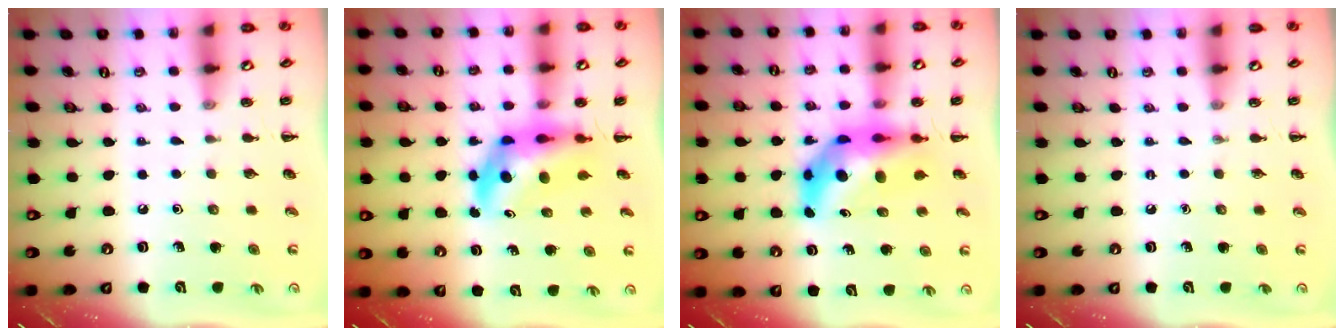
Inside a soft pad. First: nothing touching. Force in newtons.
{"total": 6.0, "press": 5.7, "slide": 1.9}
{"total": 9.5, "press": 9.0, "slide": 3.1}
{"total": 0.0}